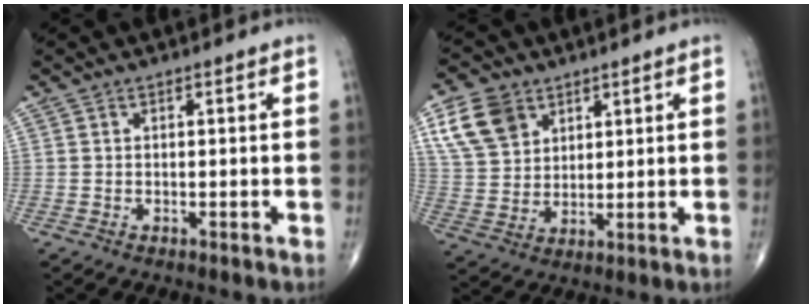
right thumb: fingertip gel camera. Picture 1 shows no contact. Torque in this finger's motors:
{"motor_torque": [-0.74, 0.83, 0.04, 0.00, 0.02]}